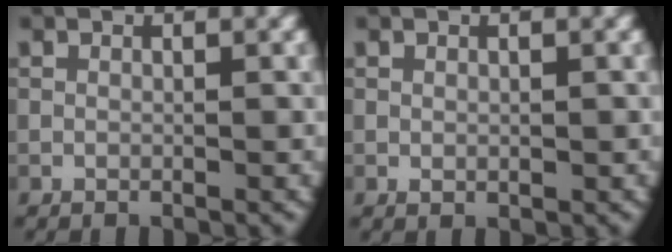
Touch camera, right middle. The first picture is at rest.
{"total": 0.6, "force": [0.0, 0.4, 0.4], "torque": [-0.004, -0.001, 0.002]}